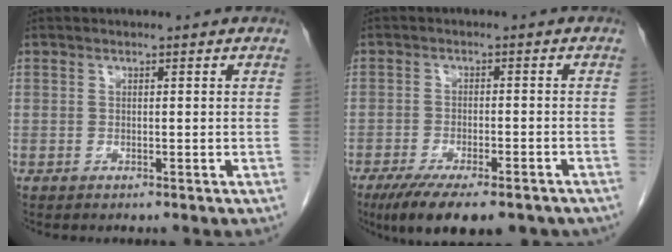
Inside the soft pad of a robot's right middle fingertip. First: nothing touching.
{"total": 14.0, "force": [-10.4, 4.0, 8.4], "torque": [-0.119, -0.012, -0.151]}